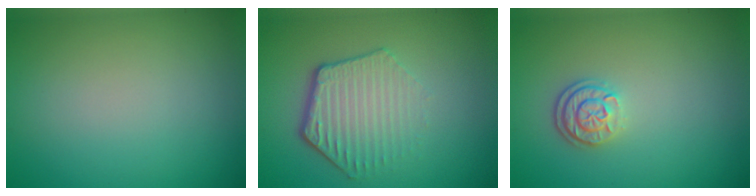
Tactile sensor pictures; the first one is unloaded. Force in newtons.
{"total": 4.2, "press": 3.2, "slide": 2.7}
{"total": 2.5, "press": 2.0, "slide": 1.5}